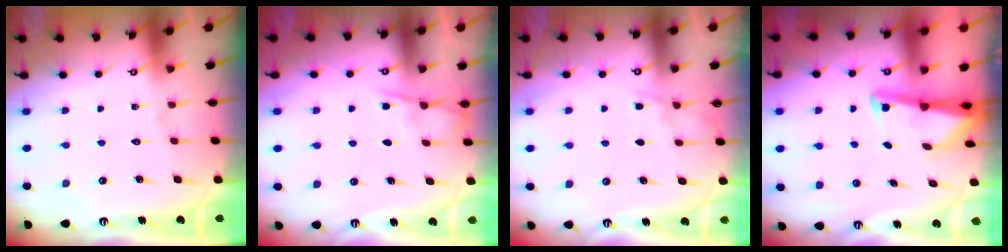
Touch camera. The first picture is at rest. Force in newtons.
{"total": 3.7, "press": 3.7, "slide": 0.5}
{"total": 4.0, "press": 4.0, "slide": 0.5}
{"total": 3.0, "press": 3.0, "slide": 0.3}